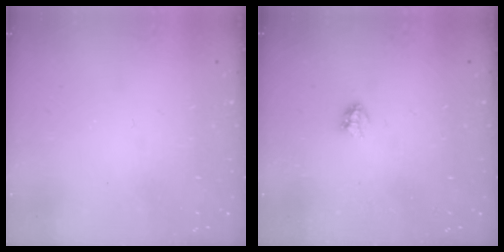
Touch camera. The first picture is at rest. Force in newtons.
{"total": 2.9, "press": 2.9, "slide": 0.3}